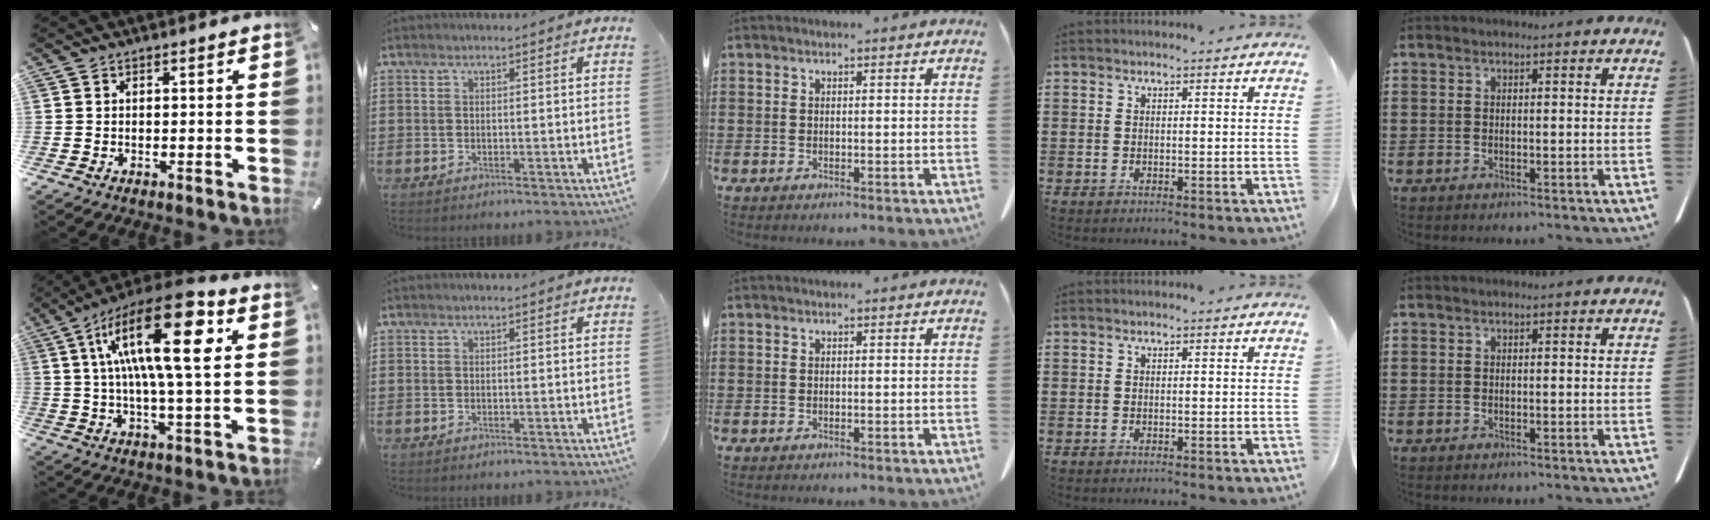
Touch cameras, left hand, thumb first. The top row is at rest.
{"thumb": {"total": 22.2, "force": [6.8, 6.1, 20.3], "torque": [-0.373, -0.019, 0.091]}}